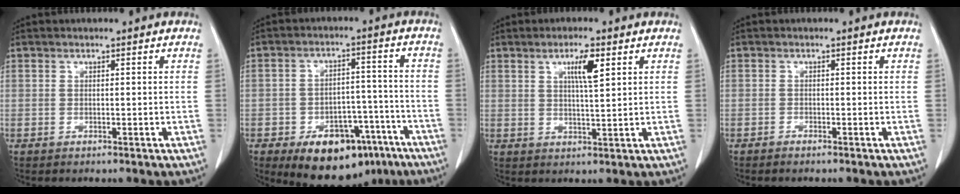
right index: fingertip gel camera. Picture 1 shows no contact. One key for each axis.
{"total": 14.2, "fx": -8.9, "fy": 7.8, "fz": 7.8, "tx": -0.094, "ty": 0.026, "tz": -0.125}
{"total": 4.6, "fx": 2.1, "fy": 0.4, "fz": 4.1, "tx": -0.071, "ty": -0.001, "tz": 0.035}
{"total": 0.7, "fx": -0.6, "fy": 0.0, "fz": 0.3, "tx": -0.009, "ty": -0.001, "tz": -0.008}